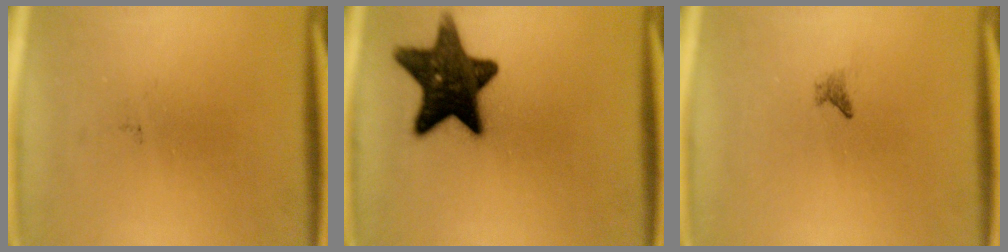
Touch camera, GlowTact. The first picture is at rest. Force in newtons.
{"total": 15.0}
{"total": 0.8}